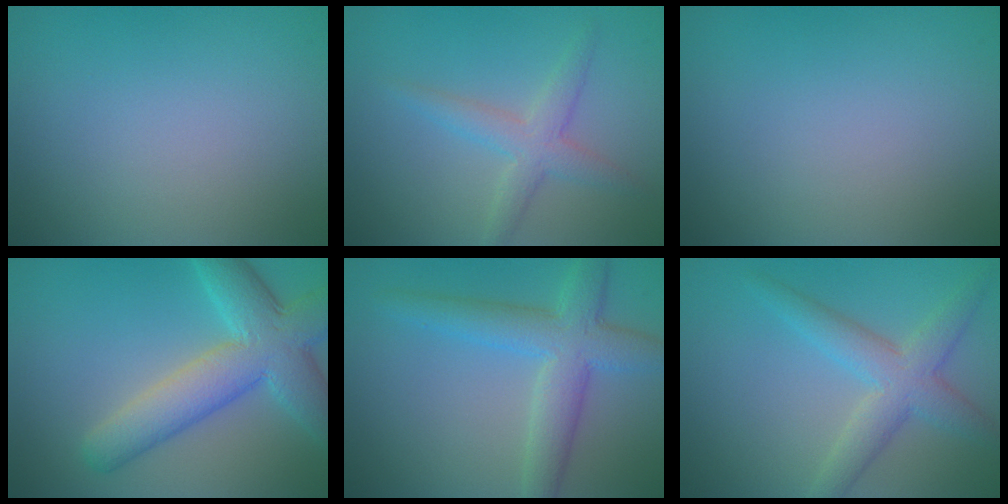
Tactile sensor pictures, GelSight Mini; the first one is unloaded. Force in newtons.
{"total": 2.9, "press": 2.9, "slide": 0.1}
{"total": 0.0}
{"total": 7.7, "press": 7.7, "slide": 0.3}
{"total": 6.7, "press": 6.7, "slide": 0.2}
{"total": 4.4, "press": 4.4, "slide": 0.1}